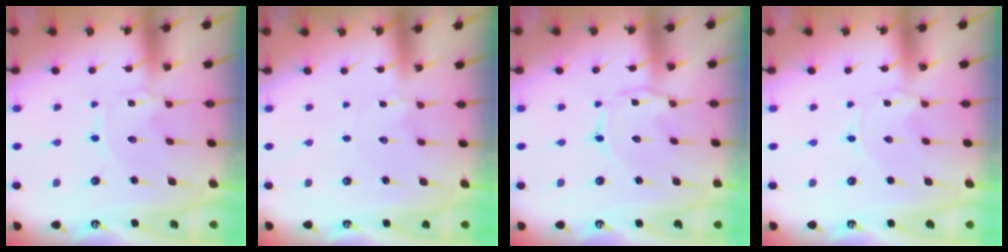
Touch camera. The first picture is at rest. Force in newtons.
{"total": 2.2, "press": 2.2, "slide": 0.4}
{"total": 1.8, "press": 1.8, "slide": 0.3}
{"total": 0.0}